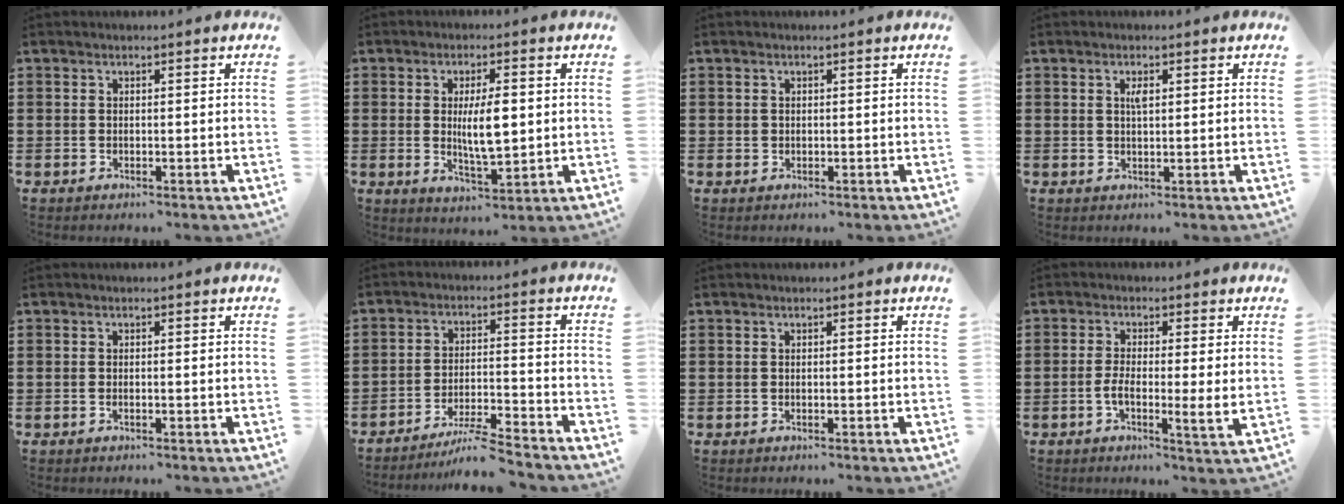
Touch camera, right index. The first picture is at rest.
{"total": 7.0, "force": [0.4, 2.3, 6.6], "torque": [-0.120, -0.001, 0.002]}
{"total": 0.6, "force": [0.1, 0.6, 0.1], "torque": [-0.004, 0.004, 0.002]}
{"total": 1.7, "force": [0.5, 0.6, 1.5], "torque": [-0.024, 0.003, 0.005]}
{"total": 0.0}
{"total": 6.0, "force": [-5.4, -0.4, 2.5], "torque": [-0.049, -0.012, -0.104]}
{"total": 0.0}
{"total": 4.8, "force": [-0.6, 0.9, 4.7], "torque": [-0.085, -0.002, -0.009]}